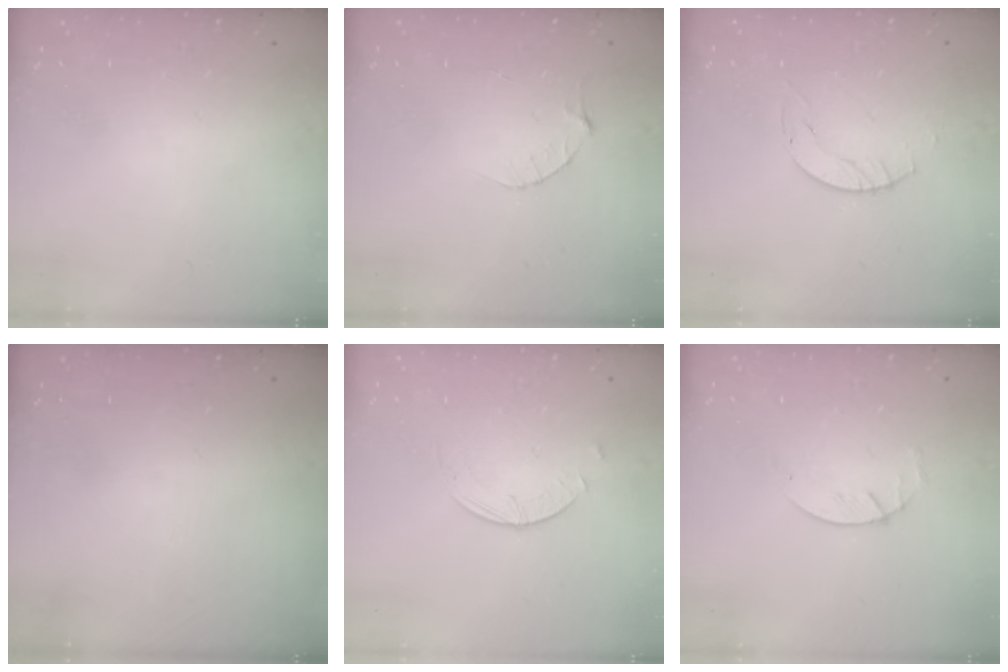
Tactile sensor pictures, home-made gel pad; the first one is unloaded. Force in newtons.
{"total": 3.1, "press": 3.0, "slide": 0.4}
{"total": 2.9, "press": 2.9, "slide": 0.4}
{"total": 0.0}
{"total": 0.9, "press": 0.9, "slide": 0.2}
{"total": 2.9, "press": 2.9, "slide": 0.4}